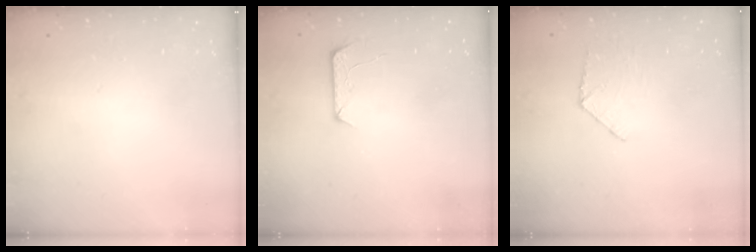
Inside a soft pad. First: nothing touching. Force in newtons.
{"total": 8.1, "press": 8.0, "slide": 0.7}
{"total": 6.1, "press": 6.1, "slide": 0.5}